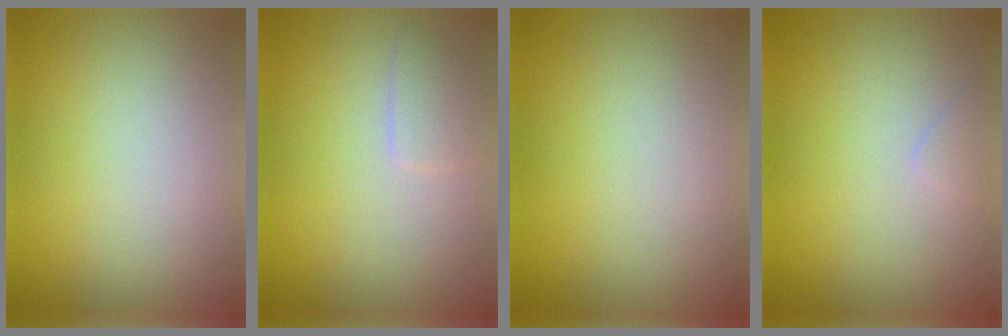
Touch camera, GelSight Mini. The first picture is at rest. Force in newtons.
{"total": 1.6, "press": 1.5, "slide": 0.2}
{"total": 0.0}
{"total": 0.7, "press": 0.7, "slide": 0.0}